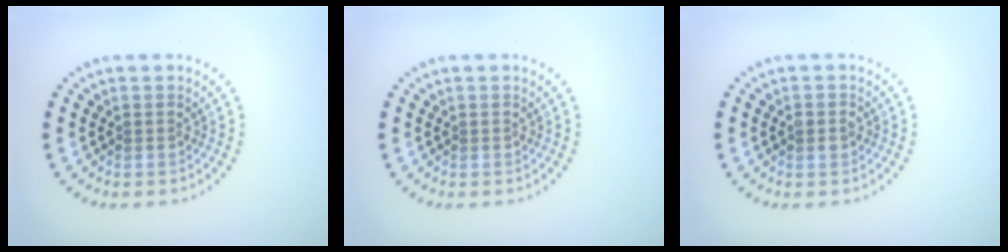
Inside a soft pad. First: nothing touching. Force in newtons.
{"total": 0.0}
{"total": 1.1, "press": 1.1, "slide": 0.1}